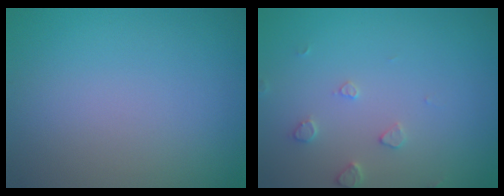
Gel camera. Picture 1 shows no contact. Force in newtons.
{"total": 1.5, "press": 1.5, "slide": 0.3}